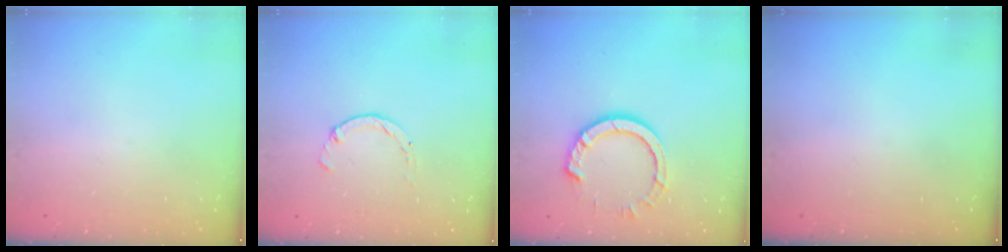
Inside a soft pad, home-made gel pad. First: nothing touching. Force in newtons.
{"total": 0.0}
{"total": 9.4, "press": 9.3, "slide": 0.9}
{"total": 0.0}